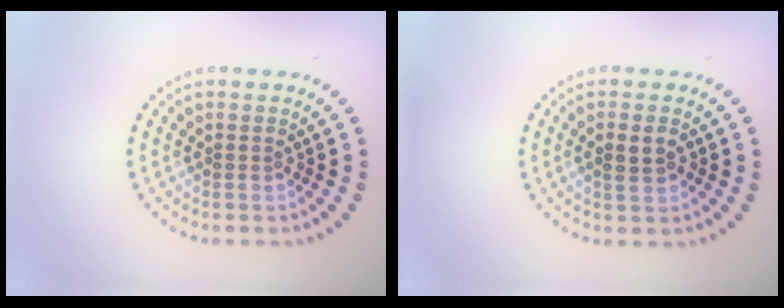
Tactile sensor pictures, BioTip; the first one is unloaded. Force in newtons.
{"total": 2.2, "press": 2.2, "slide": 0.3}